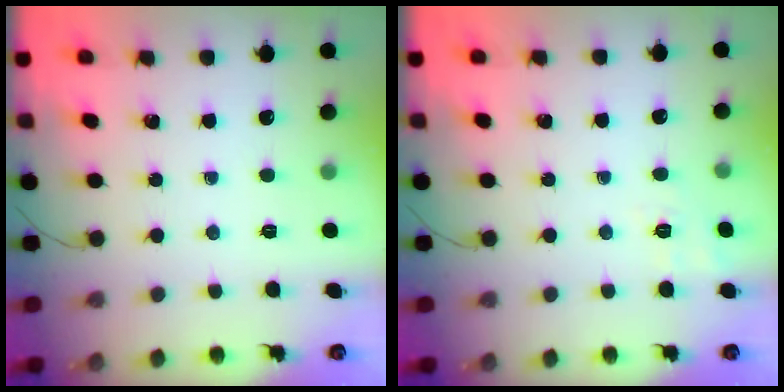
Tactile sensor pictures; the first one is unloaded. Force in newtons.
{"total": 2.5, "press": 1.3, "slide": 2.1}